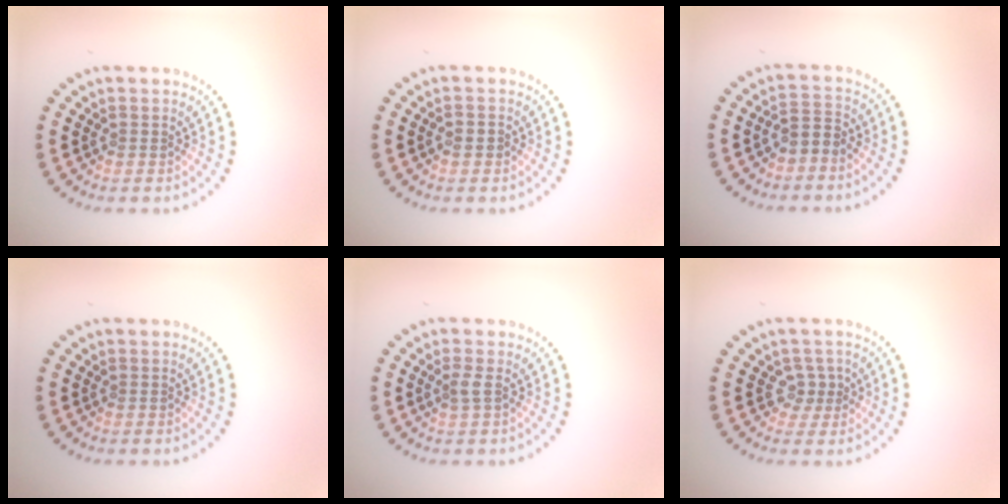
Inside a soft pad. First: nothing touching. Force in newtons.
{"total": 1.0, "press": 0.9, "slide": 0.4}
{"total": 2.0, "press": 1.5, "slide": 1.3}
{"total": 0.0}
{"total": 1.1, "press": 0.7, "slide": 0.8}
{"total": 1.8, "press": 1.2, "slide": 1.3}